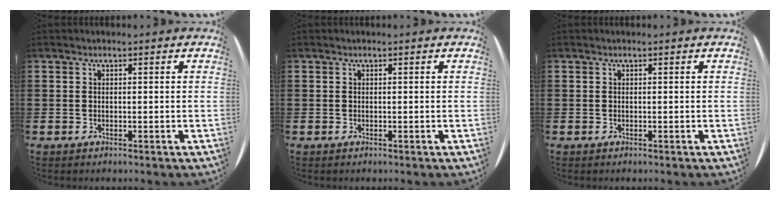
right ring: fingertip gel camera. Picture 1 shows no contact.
{"total": 0.0}
{"total": 0.0}